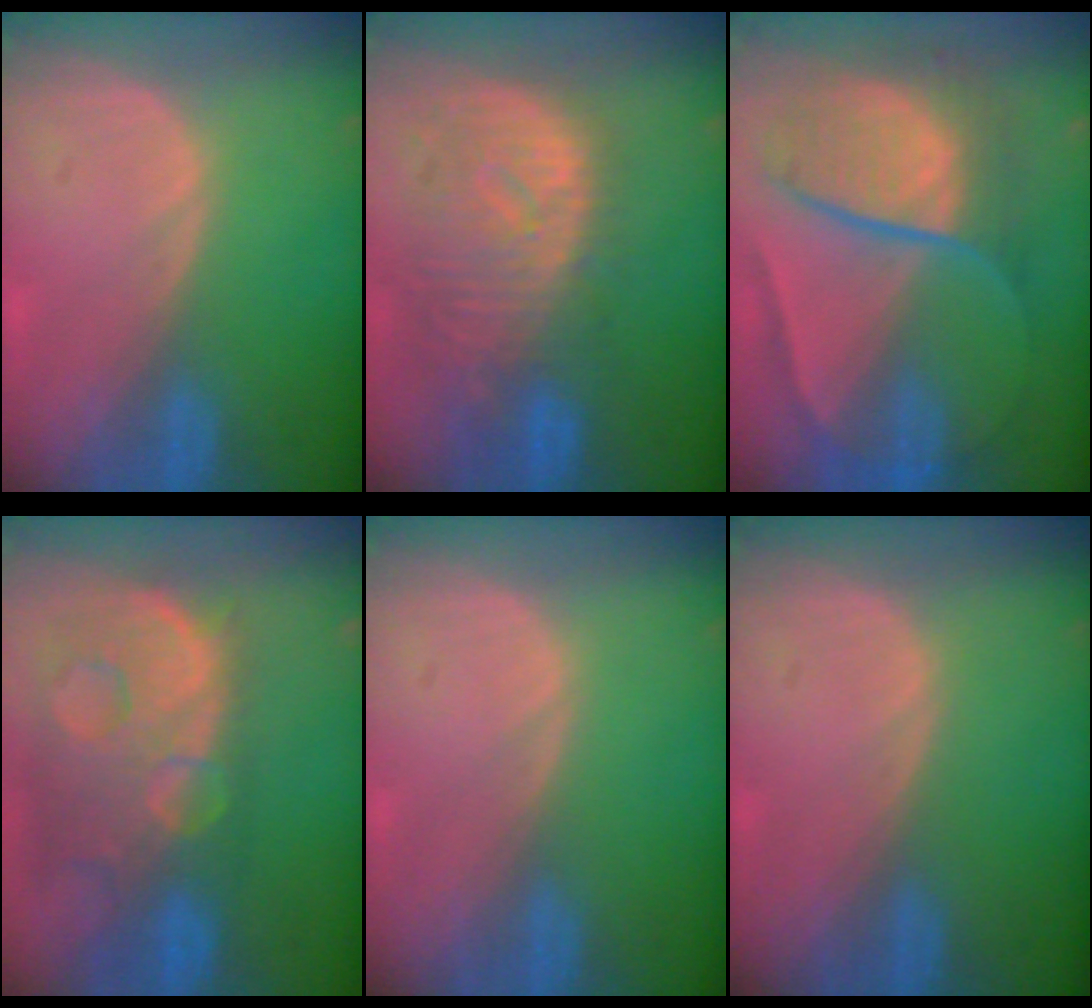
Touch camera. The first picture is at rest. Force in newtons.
{"total": 10.8, "press": 9.6, "slide": 4.9}
{"total": 10.4, "press": 10.3, "slide": 1.1}
{"total": 13.9, "press": 11.3, "slide": 8.1}
{"total": 0.0}
{"total": 0.0}